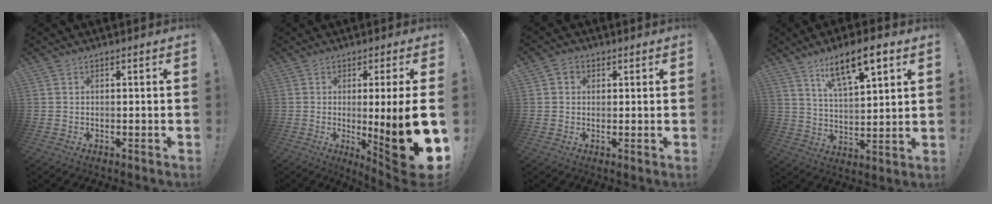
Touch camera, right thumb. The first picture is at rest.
{"total": 17.1, "force": [-1.9, 0.8, 17.0], "torque": [-0.236, -0.014, -0.021]}
{"total": 2.2, "force": [0.5, 2.0, 0.9], "torque": [-0.011, 0.001, 0.008]}
{"total": 12.9, "force": [7.7, 4.1, 9.4], "torque": [-0.147, -0.034, 0.127]}